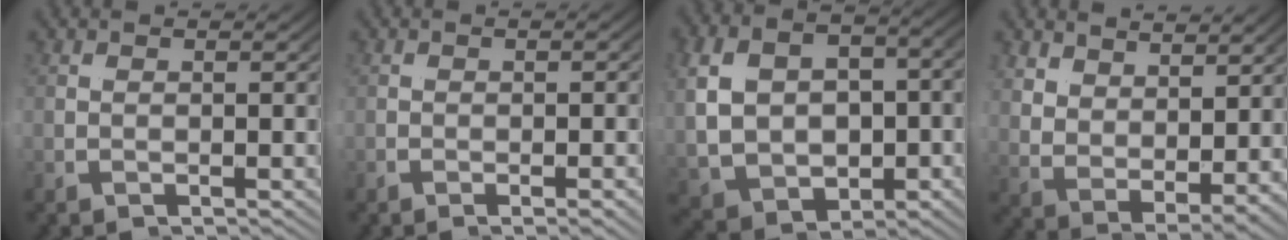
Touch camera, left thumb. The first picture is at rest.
{"total": 2.1, "force": [-0.9, -1.0, 1.6], "torque": [-0.030, 0.007, -0.020]}
{"total": 9.5, "force": [-1.2, 6.8, 6.4], "torque": [-0.127, -0.033, 0.003]}
{"total": 2.8, "force": [2.3, -1.6, -0.2], "torque": [-0.010, 0.004, 0.046]}